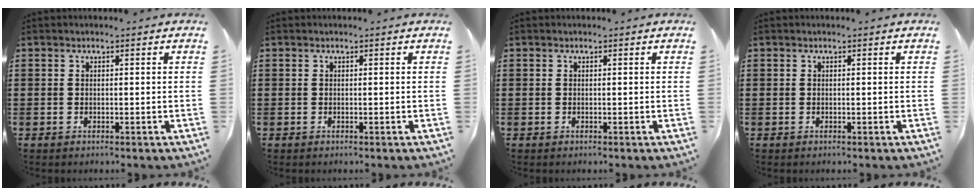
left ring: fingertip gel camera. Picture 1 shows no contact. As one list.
[{"total": 0.0}, {"total": 0.0}, {"total": 0.0}]